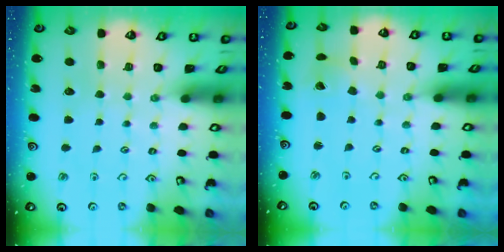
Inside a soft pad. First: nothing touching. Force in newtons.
{"total": 1.8, "press": 1.8, "slide": 0.1}